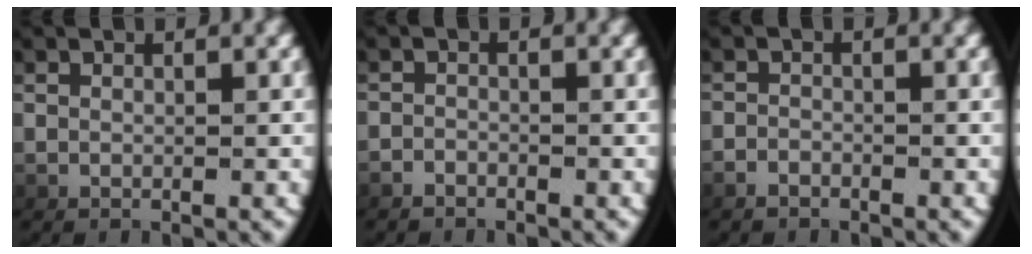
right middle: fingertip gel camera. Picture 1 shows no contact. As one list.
[{"total": 1.4, "force": [-1.4, 0.1, -0.4], "torque": [0.001, -0.008, -0.023]}, {"total": 1.2, "force": [-1.2, 0.2, -0.2], "torque": [-0.004, -0.006, -0.019]}]